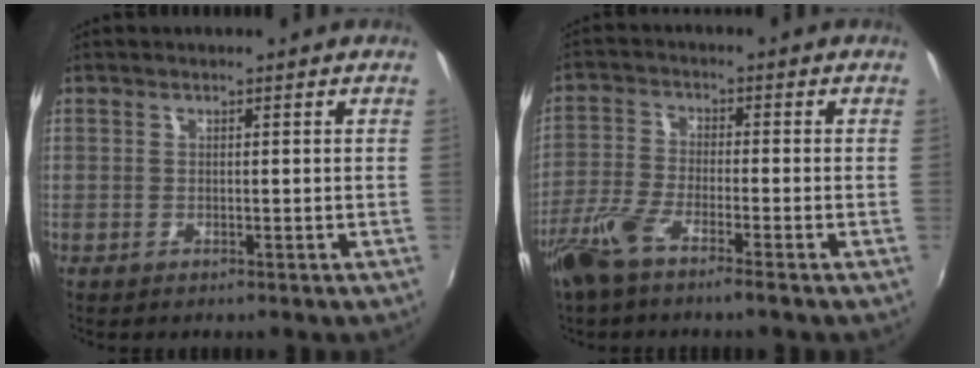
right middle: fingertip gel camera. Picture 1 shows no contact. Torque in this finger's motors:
{"motor_torque": [0.93, -0.93, 0.47, 0.10]}